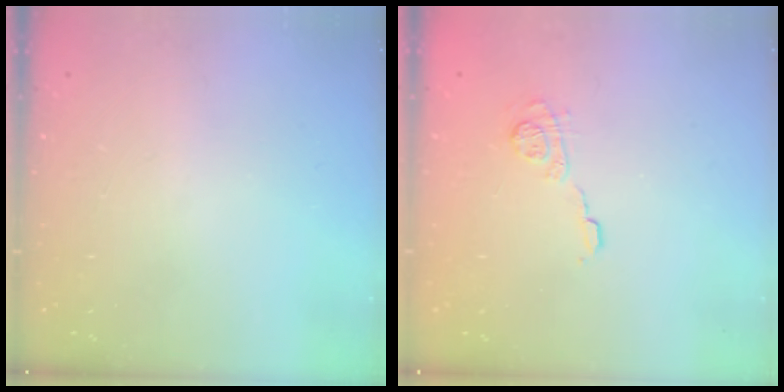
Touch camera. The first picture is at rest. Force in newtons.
{"total": 9.5, "press": 9.5, "slide": 0.8}